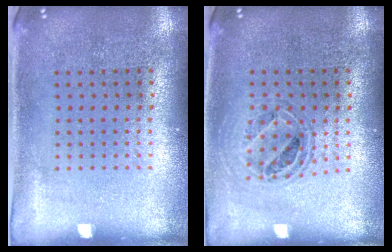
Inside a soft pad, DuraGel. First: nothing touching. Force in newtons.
{"total": 0.7, "press": 0.7, "slide": 0.1}